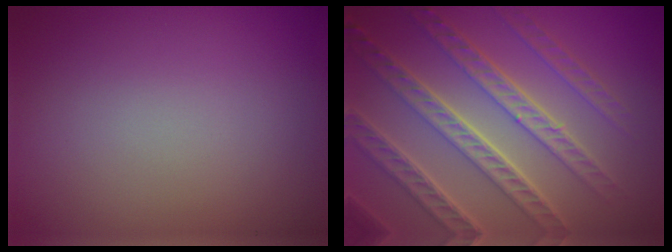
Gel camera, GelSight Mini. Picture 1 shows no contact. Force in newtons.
{"total": 7.6, "press": 5.6, "slide": 5.2}